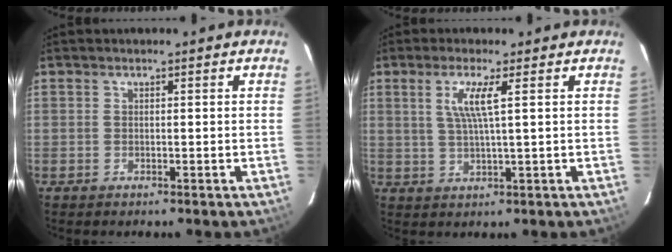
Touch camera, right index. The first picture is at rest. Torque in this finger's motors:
{"motor_torque": [0.10, 0.06, 0.24, 0.09]}